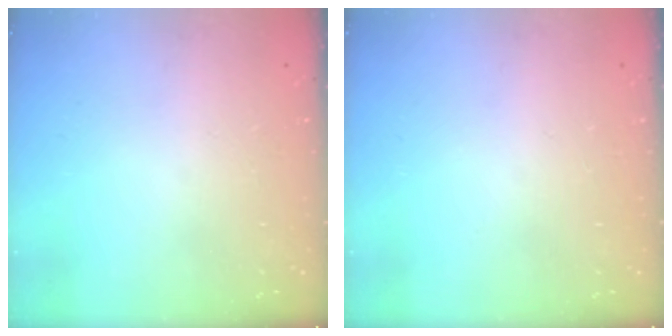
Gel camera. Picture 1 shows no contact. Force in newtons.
{"total": 0.0}